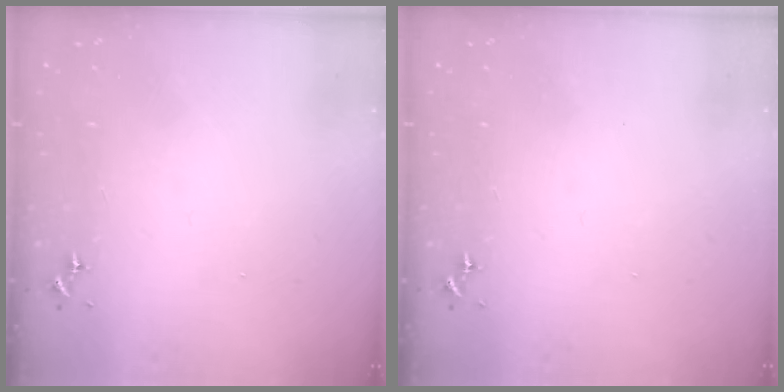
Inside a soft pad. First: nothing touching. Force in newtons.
{"total": 0.0}